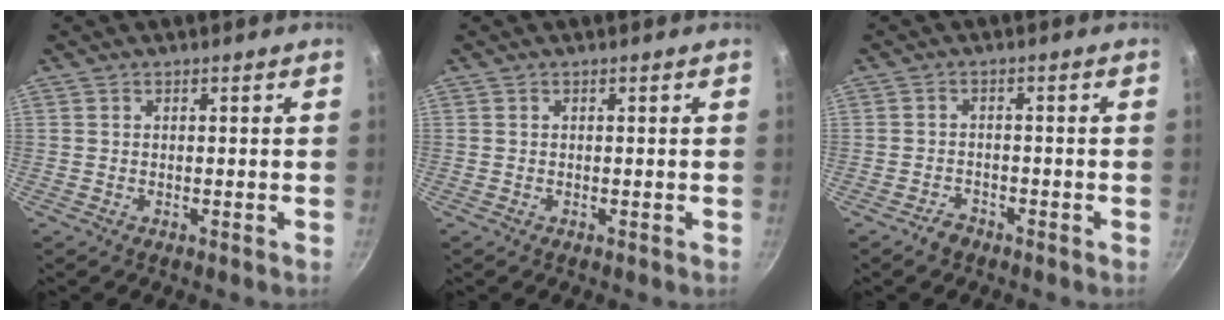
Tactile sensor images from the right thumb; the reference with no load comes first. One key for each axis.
{"total": 0.0}
{"total": 2.1, "fx": -1.7, "fy": 1.2, "fz": 0.5, "tx": -0.008, "ty": 0.011, "tz": -0.029}